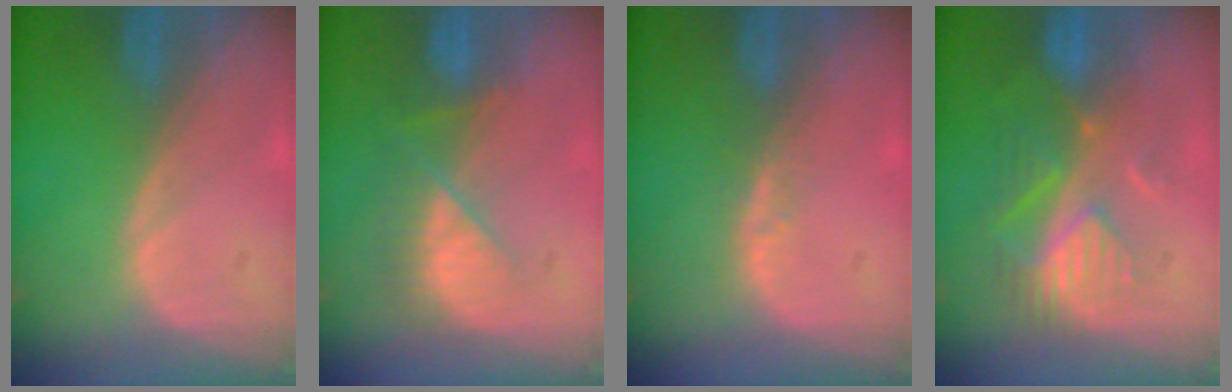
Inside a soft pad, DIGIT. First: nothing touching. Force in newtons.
{"total": 7.6, "press": 6.7, "slide": 3.6}
{"total": 1.9, "press": 1.4, "slide": 1.3}
{"total": 8.8, "press": 8.0, "slide": 3.8}